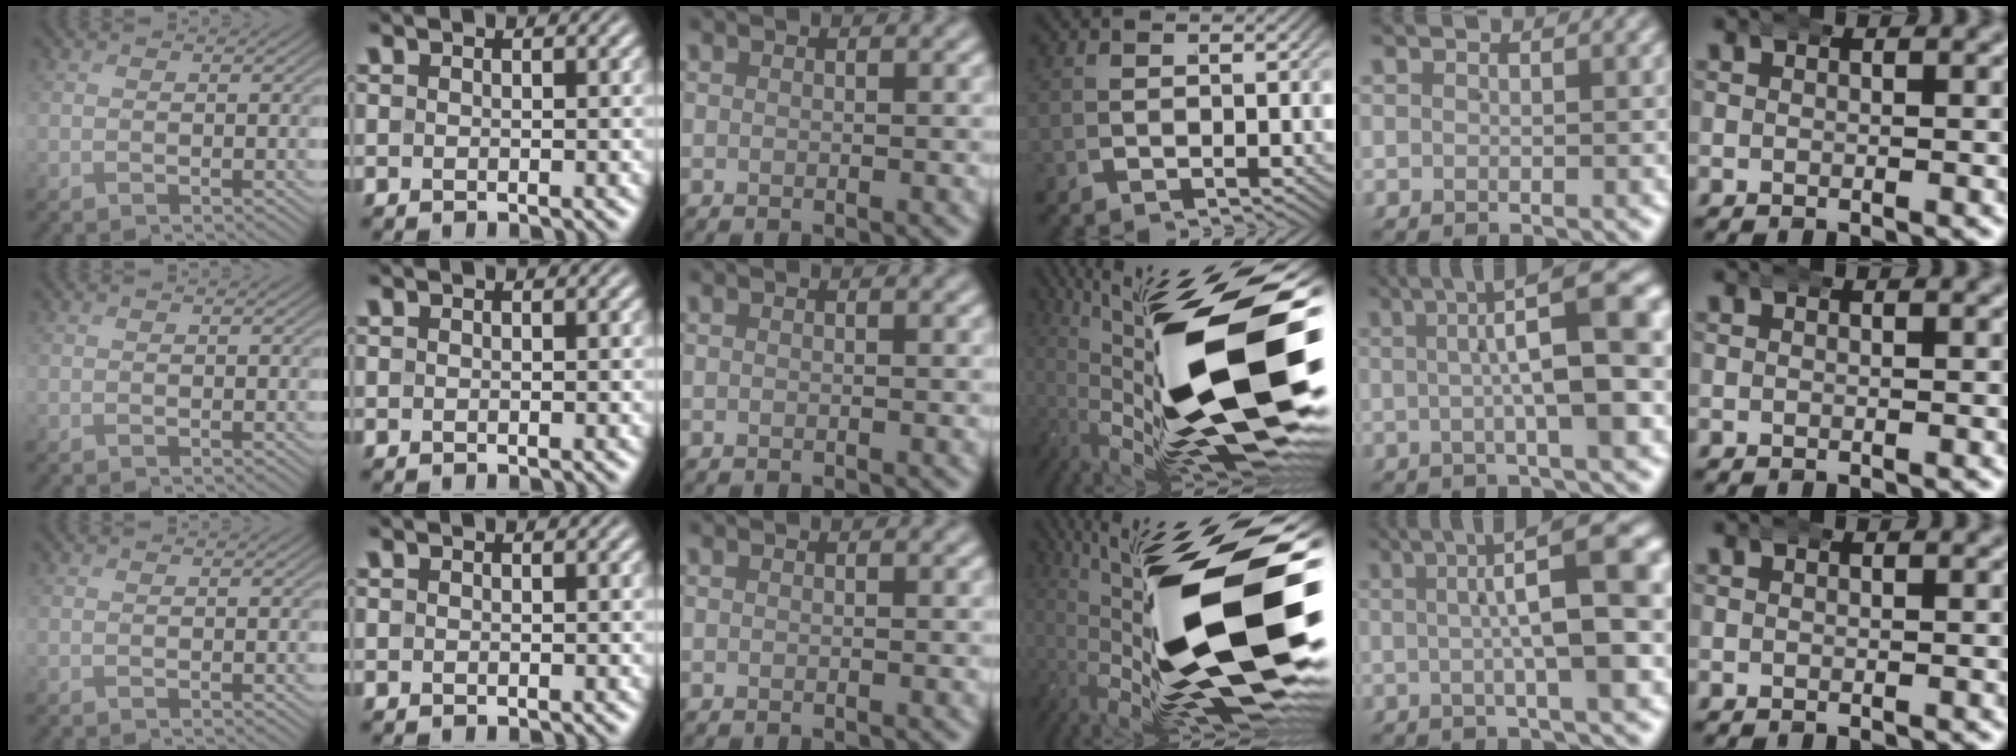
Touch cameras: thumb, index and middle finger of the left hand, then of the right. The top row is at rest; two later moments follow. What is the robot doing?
{"motion": "wrap", "object": "arm wrap"}